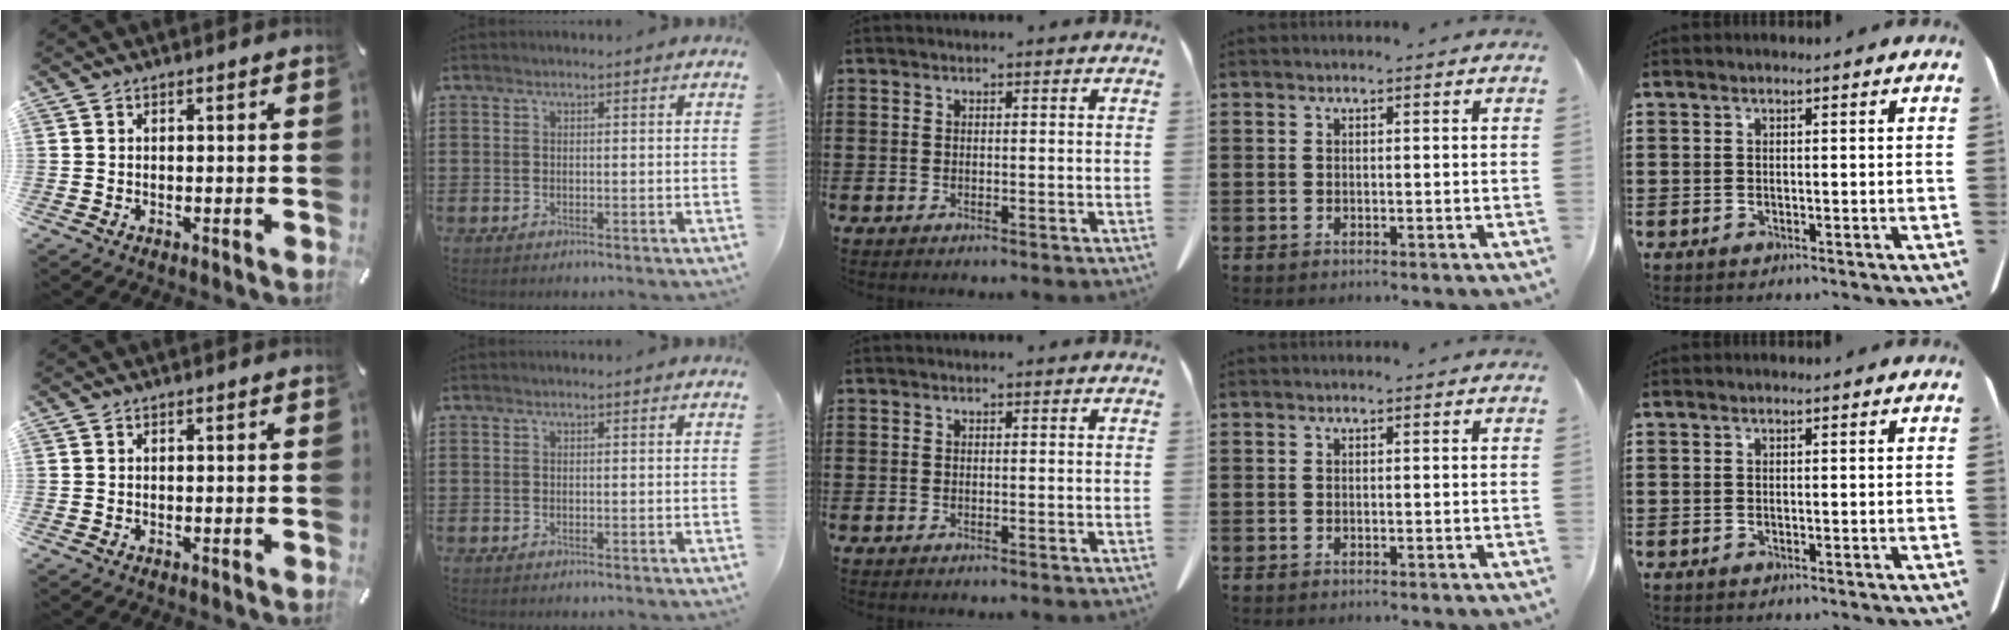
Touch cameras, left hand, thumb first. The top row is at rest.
{}